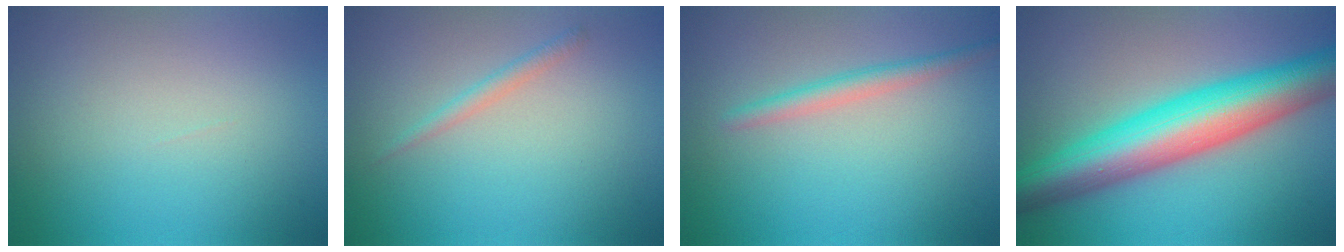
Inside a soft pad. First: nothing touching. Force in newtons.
{"total": 1.2, "press": 1.2, "slide": 0.0}
{"total": 2.1, "press": 2.1, "slide": 0.1}
{"total": 11.3, "press": 11.3, "slide": 0.1}